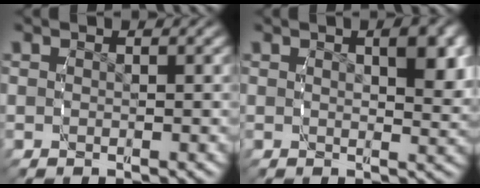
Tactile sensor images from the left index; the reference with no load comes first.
{"total": 3.0, "force": [0.8, 0.7, 2.8], "torque": [-0.029, -0.007, 0.020]}